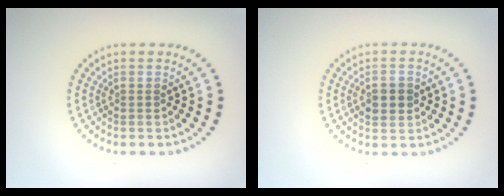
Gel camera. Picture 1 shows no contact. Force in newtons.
{"total": 2.2, "press": 2.2, "slide": 0.1}